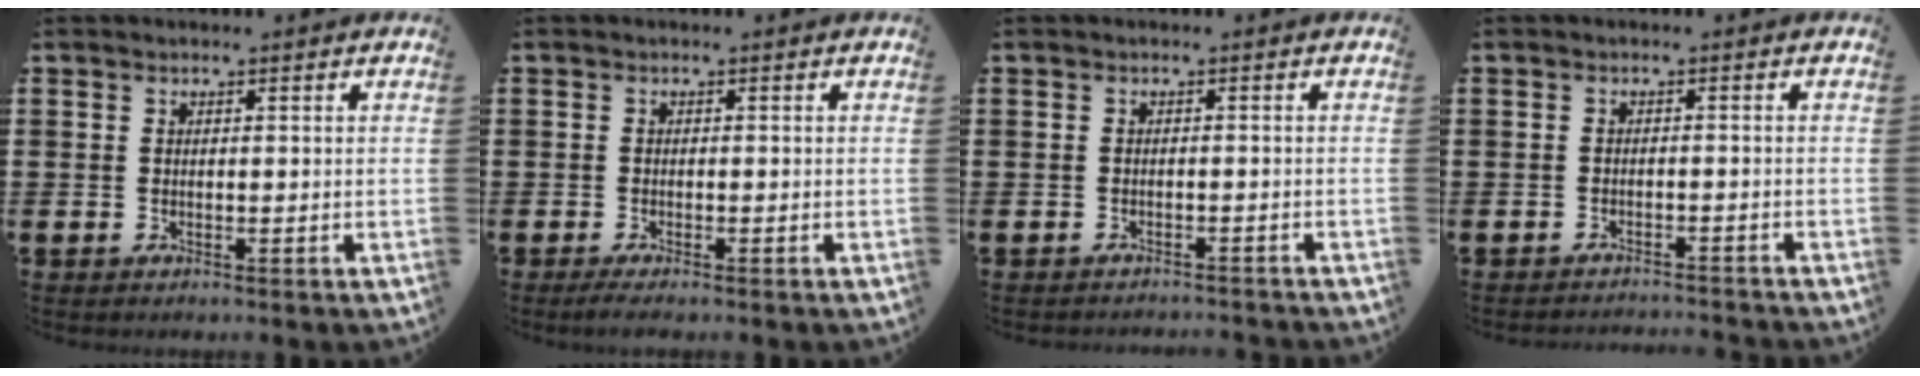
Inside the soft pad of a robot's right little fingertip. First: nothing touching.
{"total": 0.9, "force": [-0.5, 0.1, 0.8], "torque": [-0.013, -0.002, -0.010]}
{"total": 0.9, "force": [-0.9, -0.1, -0.1], "torque": [-0.001, 0.002, -0.020]}
{"total": 1.3, "force": [-1.3, -0.2, -0.1], "torque": [0.000, 0.004, -0.027]}